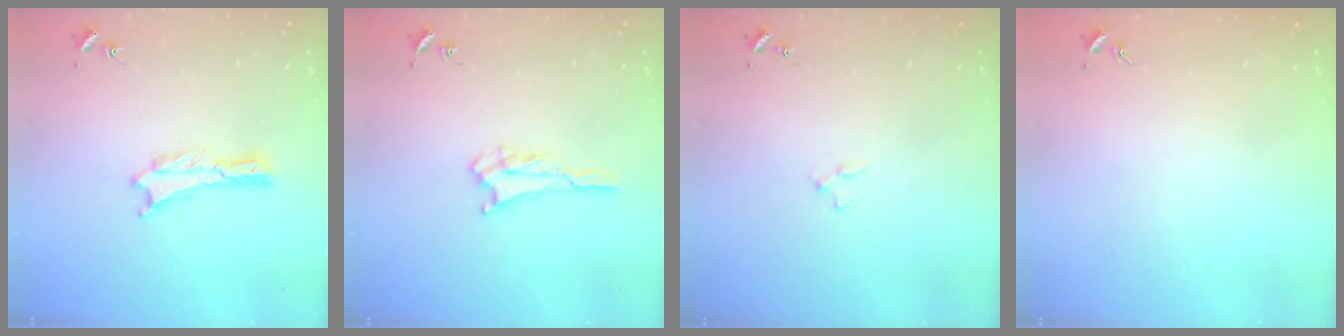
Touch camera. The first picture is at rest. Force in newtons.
{"total": 1.7, "press": 1.7, "slide": 0.2}
{"total": 0.9, "press": 0.9, "slide": 0.2}
{"total": 0.0}